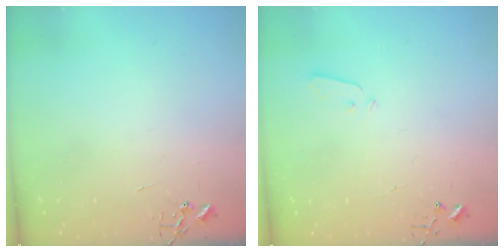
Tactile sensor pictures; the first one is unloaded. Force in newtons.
{"total": 3.4, "press": 3.3, "slide": 0.7}